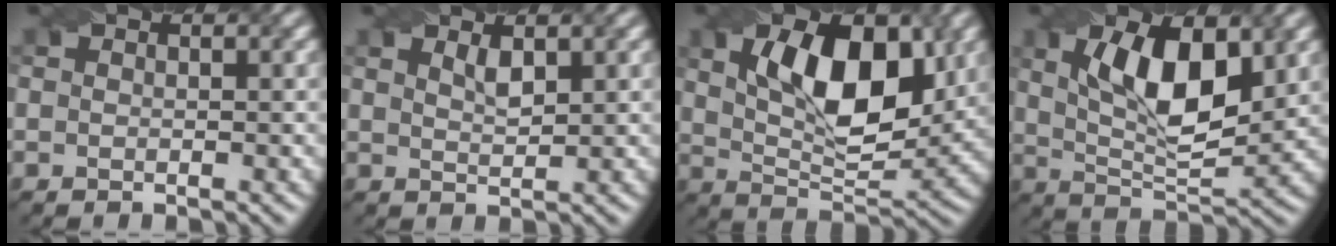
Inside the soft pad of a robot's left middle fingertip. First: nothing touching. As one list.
[{"total": 1.5, "force": [1.0, 0.4, 1.0], "torque": [-0.020, 0.000, 0.021]}, {"total": 9.7, "force": [2.9, 4.7, 8.0], "torque": [-0.131, 0.000, 0.048]}, {"total": 9.0, "force": [2.5, 3.7, 7.8], "torque": [-0.137, 0.002, 0.042]}]